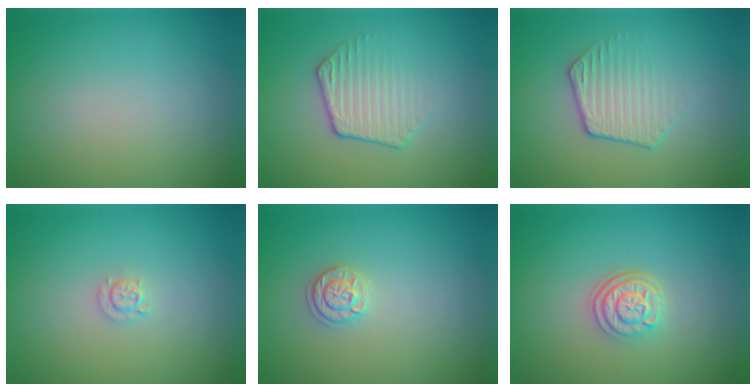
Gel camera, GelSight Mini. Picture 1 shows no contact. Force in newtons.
{"total": 2.3, "press": 1.8, "slide": 1.4}
{"total": 2.3, "press": 1.8, "slide": 1.4}
{"total": 1.1, "press": 1.1, "slide": 0.2}
{"total": 1.8, "press": 1.7, "slide": 0.4}
{"total": 3.1, "press": 2.5, "slide": 1.8}